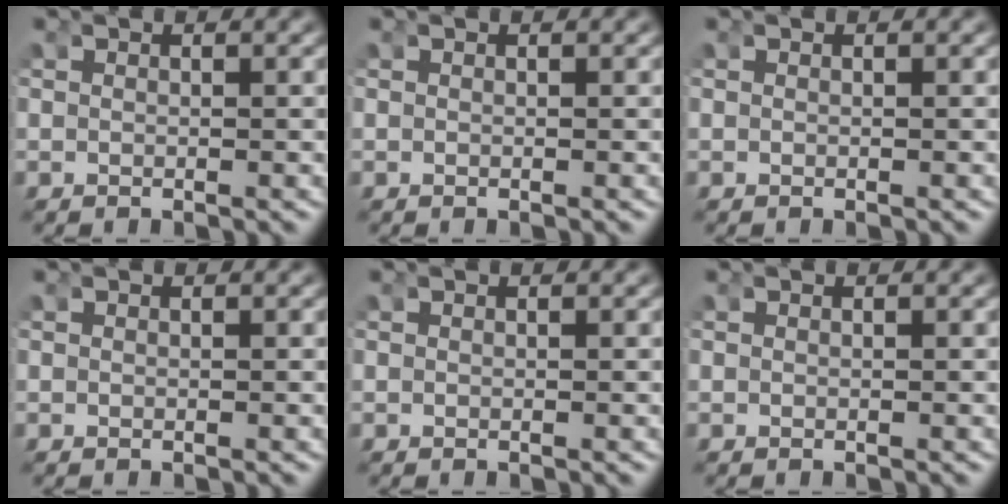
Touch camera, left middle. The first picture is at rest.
{"total": 0.0}
{"total": 0.0}
{"total": 0.0}
{"total": 0.0}
{"total": 0.0}